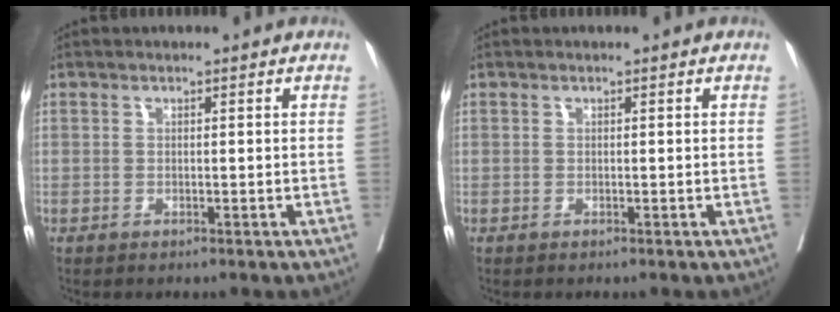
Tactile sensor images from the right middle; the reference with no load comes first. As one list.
[{"total": 0.0}]